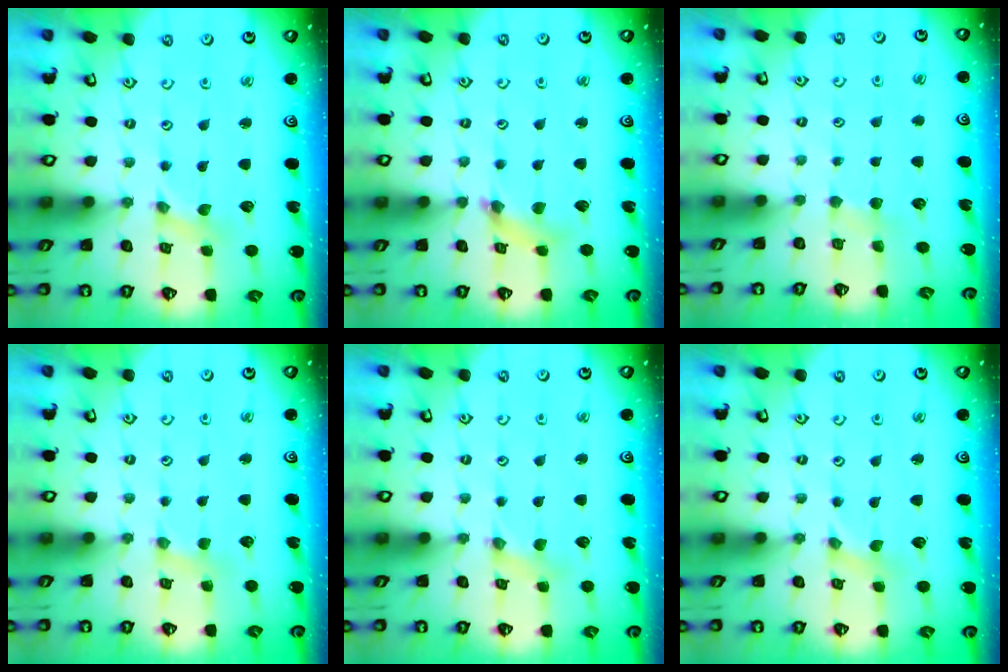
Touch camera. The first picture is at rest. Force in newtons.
{"total": 4.8, "press": 4.8, "slide": 0.5}
{"total": 3.0, "press": 2.9, "slide": 0.5}
{"total": 2.4, "press": 2.4, "slide": 0.5}
{"total": 1.3, "press": 1.3, "slide": 0.3}
{"total": 0.0}